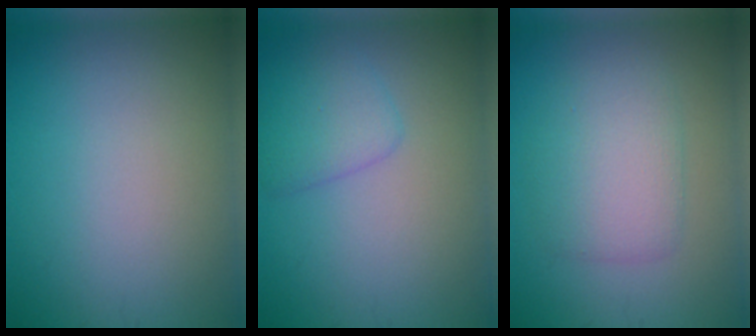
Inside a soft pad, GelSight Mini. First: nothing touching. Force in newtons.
{"total": 2.6, "press": 2.6, "slide": 0.0}
{"total": 4.0, "press": 4.0, "slide": 0.1}